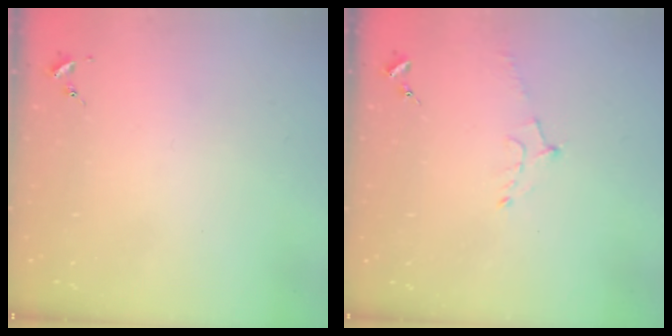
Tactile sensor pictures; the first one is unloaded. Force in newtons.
{"total": 5.6, "press": 5.5, "slide": 1.0}